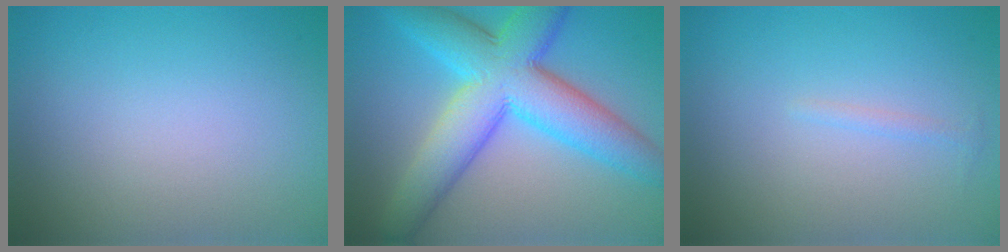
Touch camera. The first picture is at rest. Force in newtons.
{"total": 10.8, "press": 10.8, "slide": 0.1}
{"total": 0.6, "press": 0.6, "slide": 0.1}